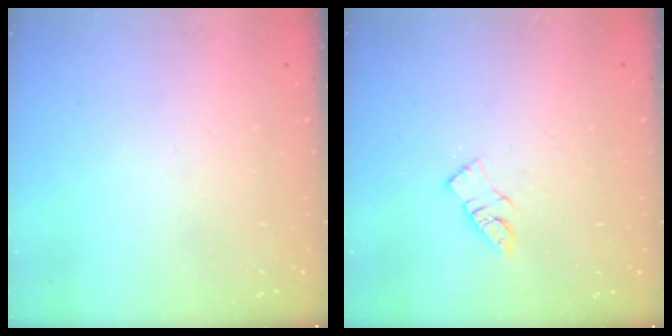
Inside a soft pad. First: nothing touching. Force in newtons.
{"total": 7.5, "press": 7.4, "slide": 0.4}